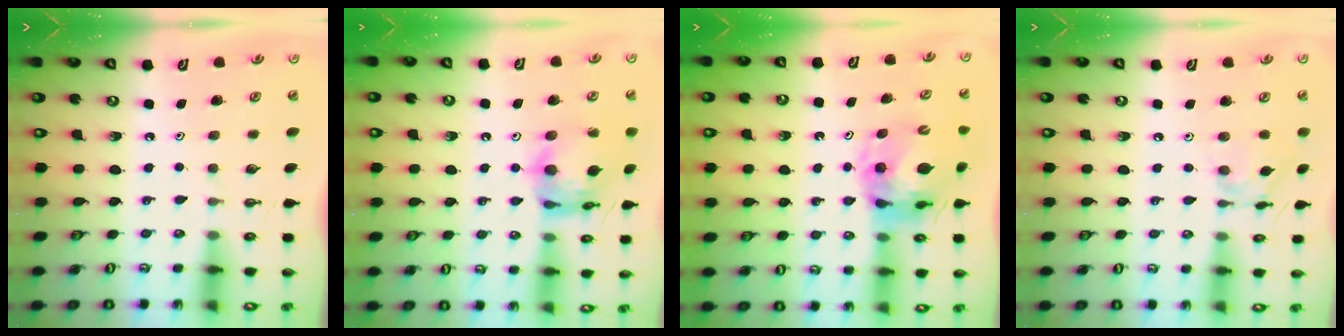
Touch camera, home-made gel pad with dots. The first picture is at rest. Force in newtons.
{"total": 12.1, "press": 12.1, "slide": 1.3}
{"total": 12.8, "press": 12.8, "slide": 1.2}
{"total": 10.4, "press": 10.4, "slide": 0.7}